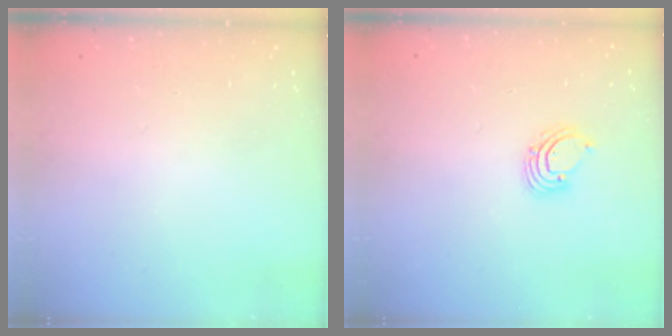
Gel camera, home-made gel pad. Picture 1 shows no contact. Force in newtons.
{"total": 2.6, "press": 2.6, "slide": 0.2}